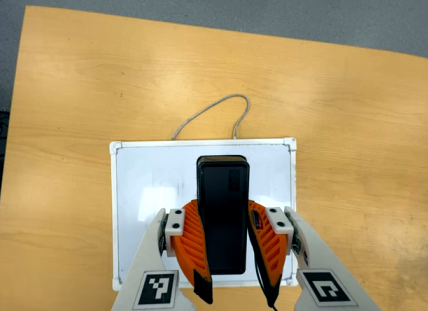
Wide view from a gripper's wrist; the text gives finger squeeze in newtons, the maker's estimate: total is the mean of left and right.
{"total": 10.8, "left": 8.9, "right": 12.7}